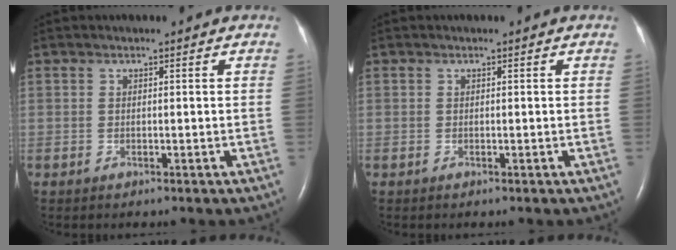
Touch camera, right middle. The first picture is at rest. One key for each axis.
{"total": 0.0}